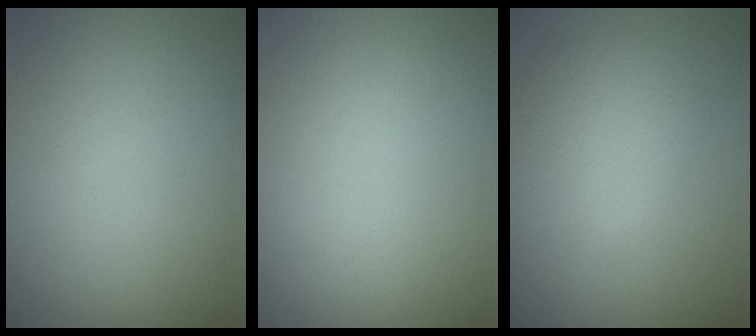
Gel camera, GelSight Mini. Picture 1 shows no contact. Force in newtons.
{"total": 0.0}
{"total": 2.6, "press": 2.5, "slide": 0.1}